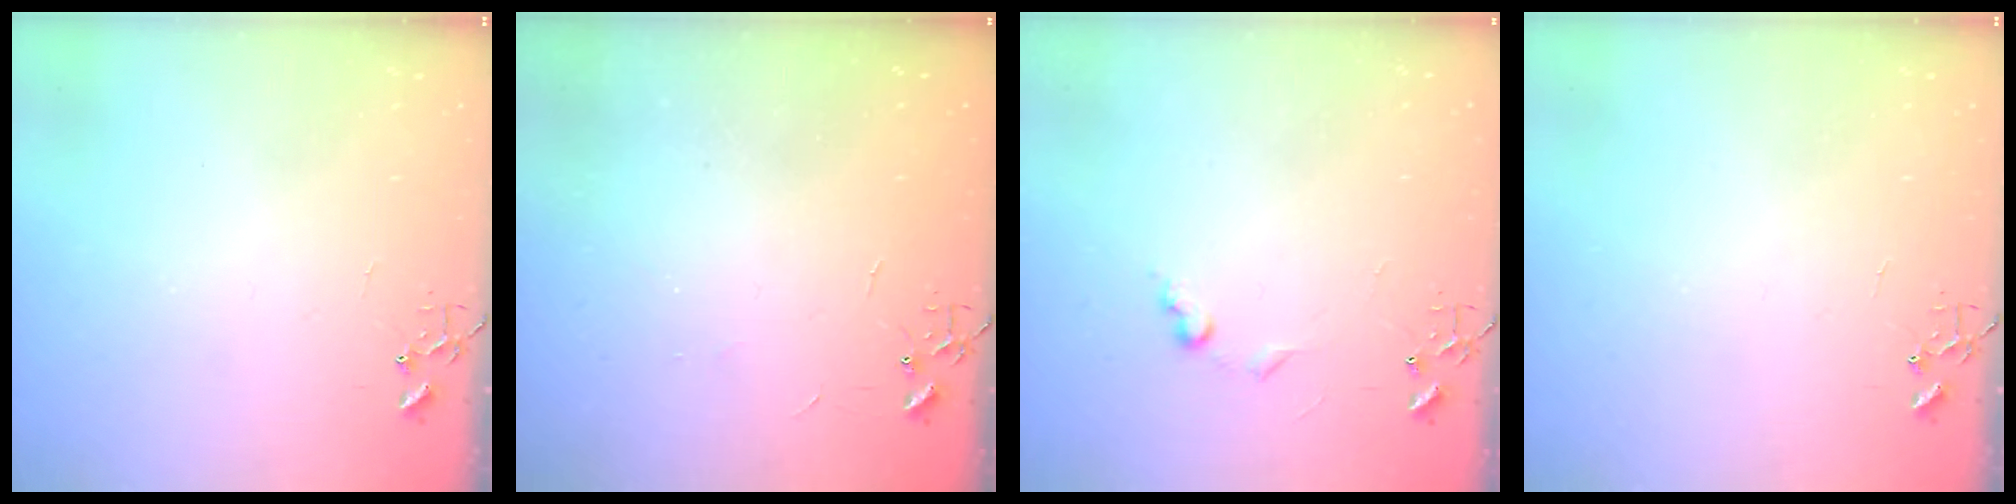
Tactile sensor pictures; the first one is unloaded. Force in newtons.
{"total": 1.9, "press": 1.9, "slide": 0.3}
{"total": 6.1, "press": 6.1, "slide": 0.8}
{"total": 0.0}